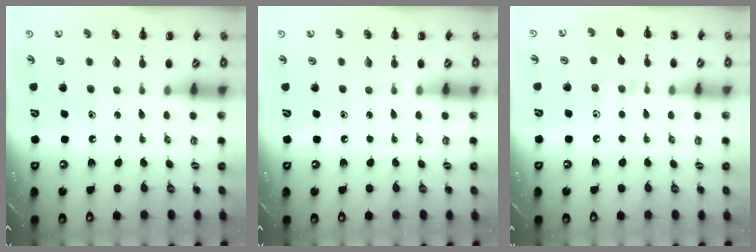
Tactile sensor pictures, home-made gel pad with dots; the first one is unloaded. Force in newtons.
{"total": 0.0}
{"total": 6.8, "press": 6.5, "slide": 2.0}